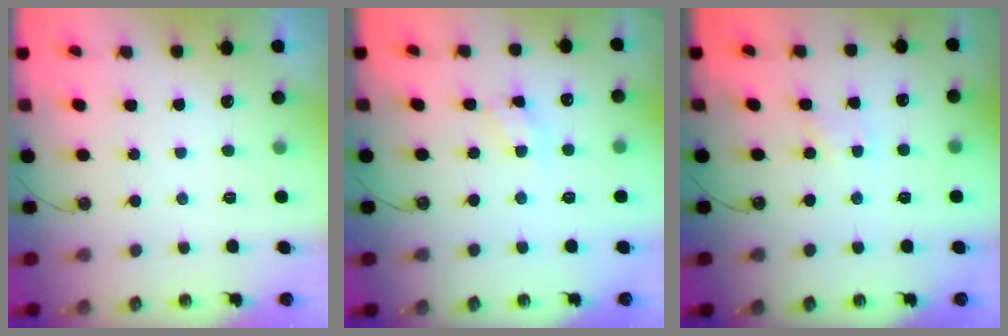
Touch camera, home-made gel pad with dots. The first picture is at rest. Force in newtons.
{"total": 4.7, "press": 4.6, "slide": 0.3}
{"total": 2.3, "press": 2.3, "slide": 0.3}